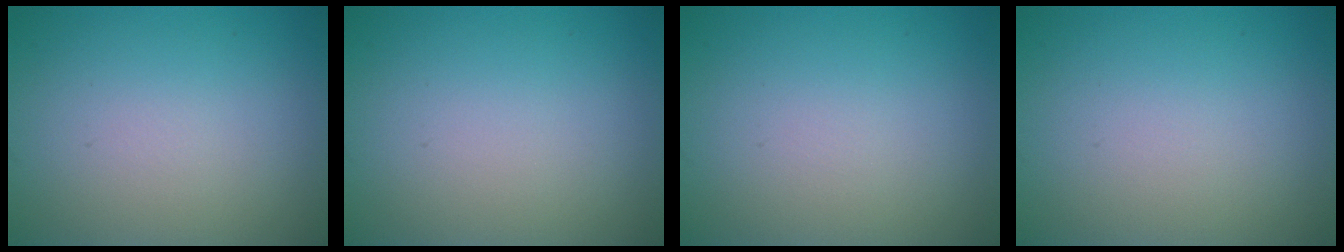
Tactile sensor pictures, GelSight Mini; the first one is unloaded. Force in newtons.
{"total": 0.0}
{"total": 0.0}
{"total": 1.6, "press": 1.6, "slide": 0.0}